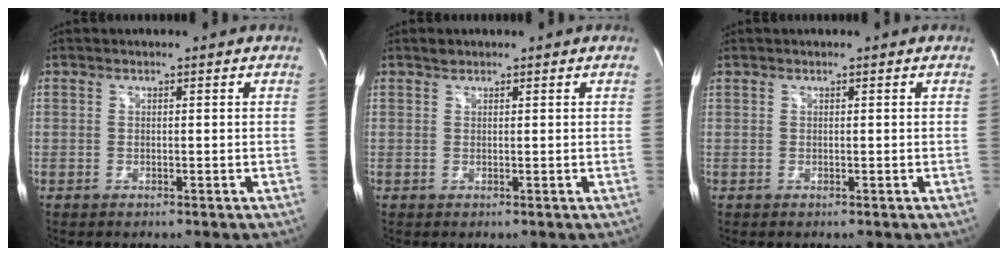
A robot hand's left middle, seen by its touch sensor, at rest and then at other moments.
{"total": 0.8, "force": [0.7, 0.4, 0.1], "torque": [-0.006, 0.003, 0.012]}
{"total": 0.0}